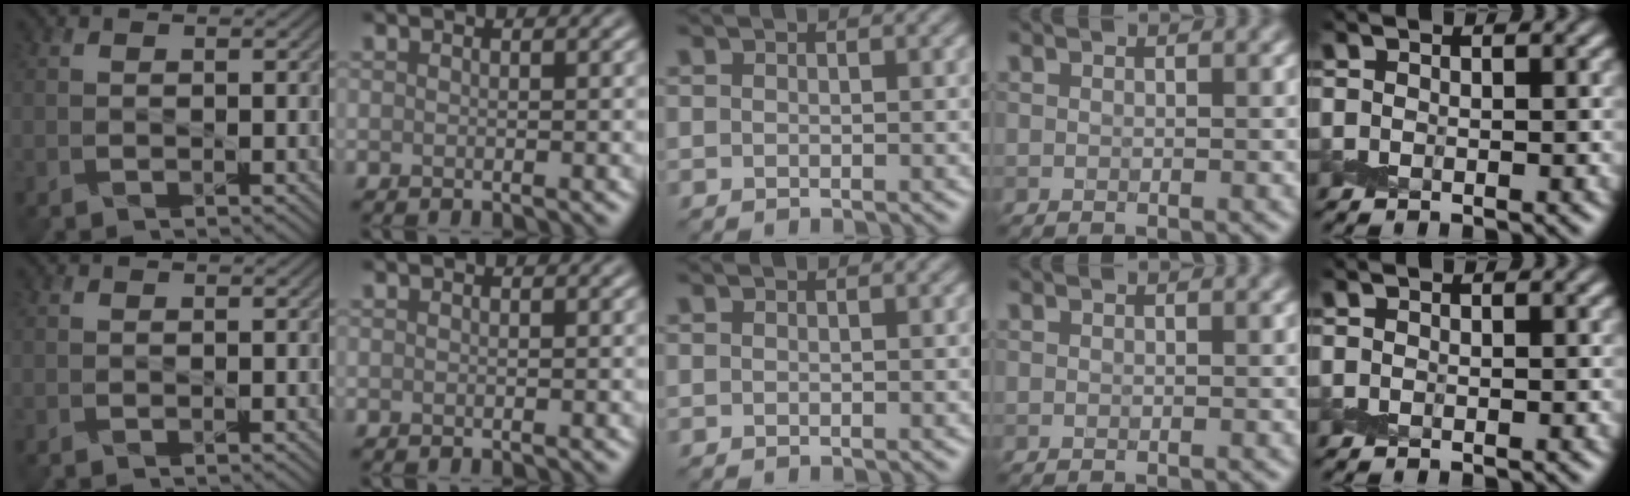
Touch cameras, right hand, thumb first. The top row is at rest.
{}